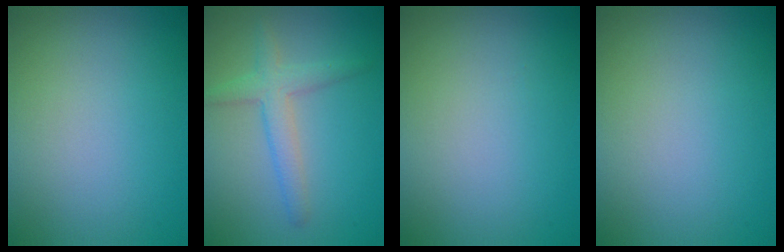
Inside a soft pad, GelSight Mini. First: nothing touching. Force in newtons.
{"total": 2.8, "press": 2.8, "slide": 0.2}
{"total": 0.0}
{"total": 0.0}